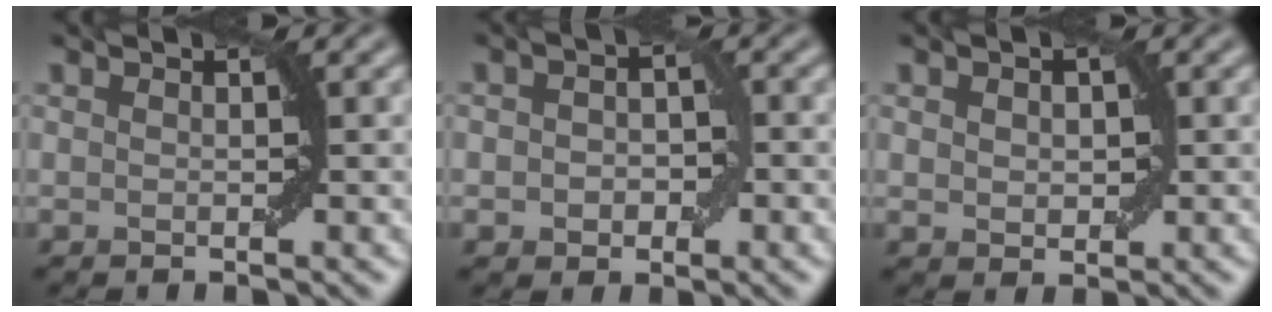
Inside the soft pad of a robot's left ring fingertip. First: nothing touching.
{"total": 2.7, "force": [-0.3, 2.0, 1.8], "torque": [-0.020, 0.000, -0.008]}
{"total": 1.7, "force": [0.3, 1.3, 1.1], "torque": [-0.018, 0.001, 0.008]}